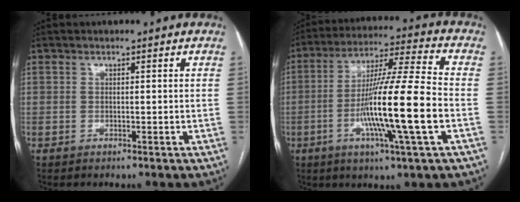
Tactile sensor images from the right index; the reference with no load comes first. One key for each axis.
{"total": 16.6, "fx": -3.9, "fy": -0.6, "fz": 16.1, "tx": -0.292, "ty": -0.008, "tz": -0.077}